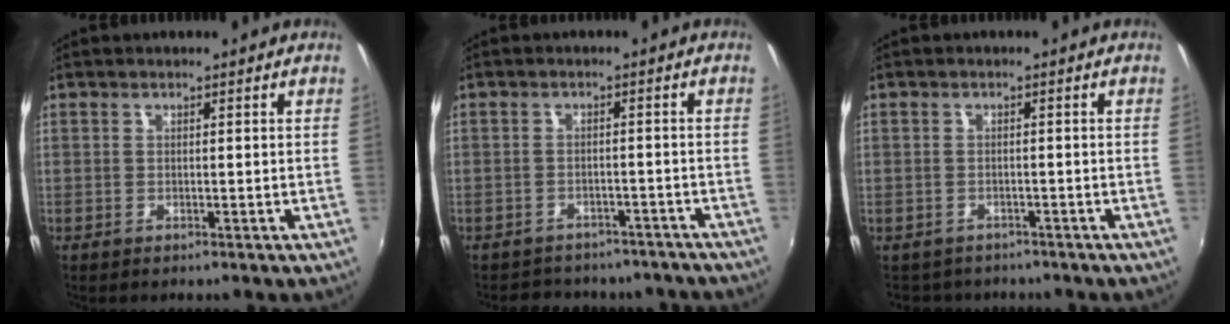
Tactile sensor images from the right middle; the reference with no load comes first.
{"total": 13.5, "force": [-11.6, 5.6, 4.1], "torque": [-0.092, 0.005, -0.140]}
{"total": 3.1, "force": [-2.1, 2.3, -0.1], "torque": [0.000, 0.008, -0.031]}